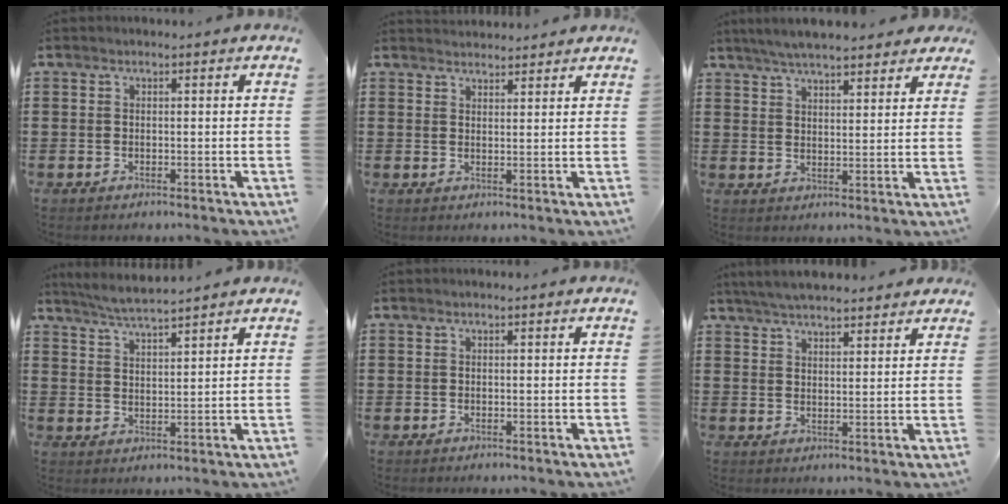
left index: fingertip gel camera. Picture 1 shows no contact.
{"total": 2.2, "force": [2.2, 0.1, -0.2], "torque": [-0.002, -0.003, 0.043]}
{"total": 5.3, "force": [4.9, 0.7, 1.9], "torque": [-0.052, -0.009, 0.090]}
{"total": 4.5, "force": [4.3, -0.1, 1.4], "torque": [-0.040, -0.013, 0.077]}
{"total": 0.0}
{"total": 4.8, "force": [4.5, 0.4, 1.4], "torque": [-0.041, -0.008, 0.084]}